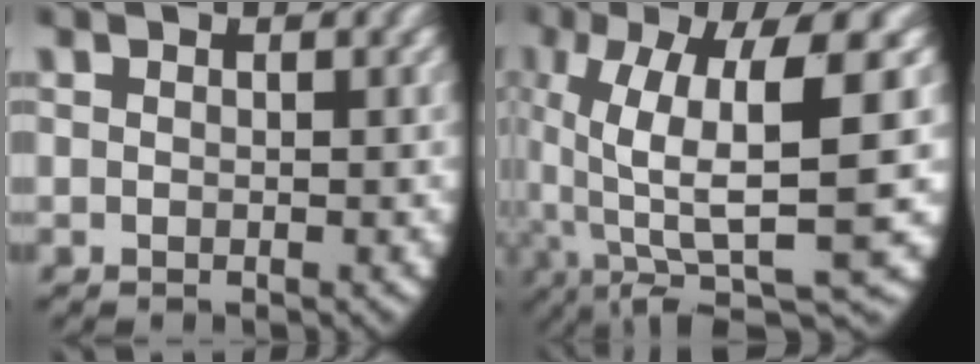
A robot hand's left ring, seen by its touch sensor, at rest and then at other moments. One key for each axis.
{"total": 11.7, "fx": -0.7, "fy": 5.8, "fz": 10.2, "tx": -0.191, "ty": -0.021, "tz": 0.002}